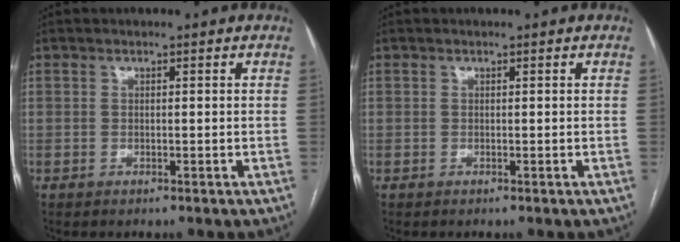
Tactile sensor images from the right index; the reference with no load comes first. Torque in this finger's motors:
{"motor_torque": [-0.18, 0.01, -0.05, 0.00]}